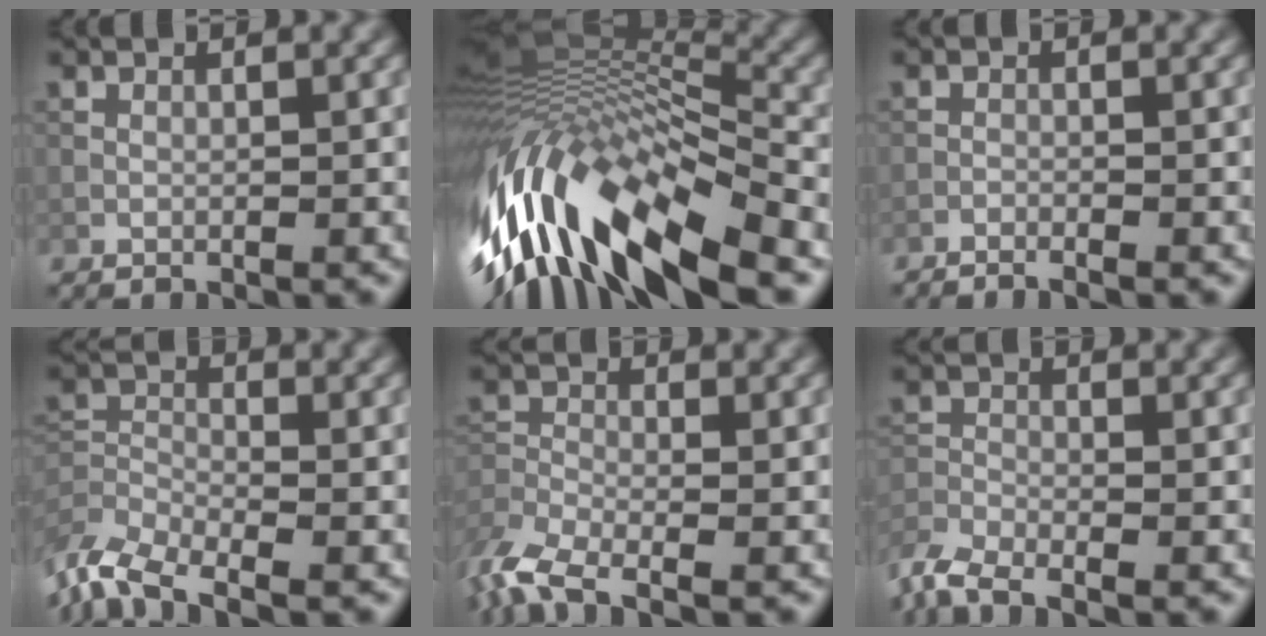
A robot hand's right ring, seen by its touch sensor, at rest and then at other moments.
{"total": 14.8, "force": [-6.0, 5.3, 12.4], "torque": [-0.248, 0.019, -0.101]}
{"total": 1.4, "force": [-1.3, 0.0, 0.6], "torque": [-0.021, 0.000, -0.029]}
{"total": 7.0, "force": [-5.6, 2.5, 3.4], "torque": [-0.067, -0.013, -0.115]}
{"total": 6.1, "force": [-4.4, 2.2, 3.6], "torque": [-0.082, -0.012, -0.100]}
{"total": 4.5, "force": [-3.7, 1.3, 2.2], "torque": [-0.051, -0.012, -0.088]}